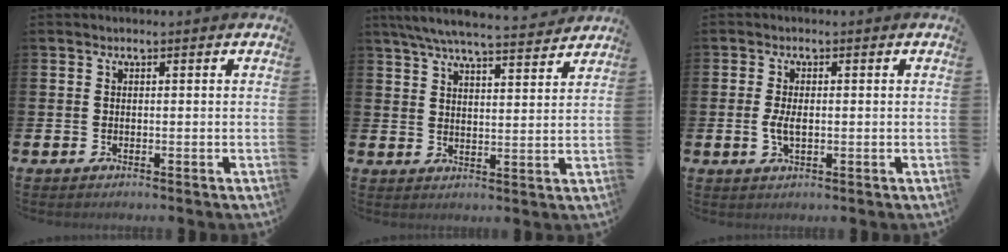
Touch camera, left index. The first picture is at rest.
{"total": 6.8, "force": [6.4, 0.6, 2.2], "torque": [-0.050, -0.043, 0.111]}
{"total": 2.7, "force": [-0.8, 1.3, 2.3], "torque": [-0.038, 0.004, -0.017]}